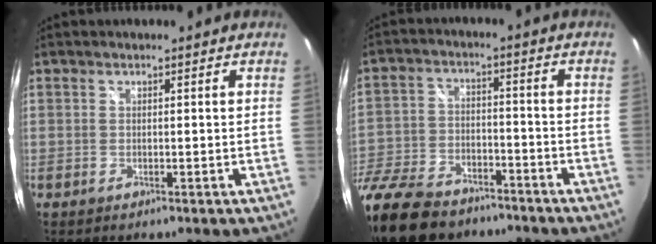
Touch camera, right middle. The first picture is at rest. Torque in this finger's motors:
{"motor_torque": [1.09, -1.05, 0.25, 0.18]}